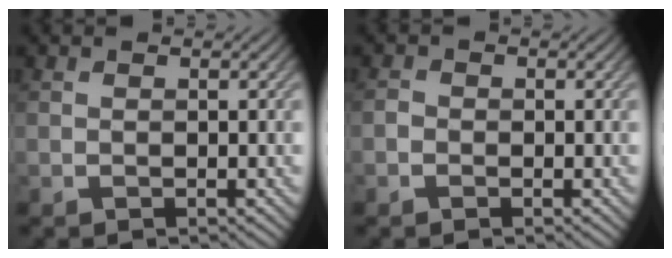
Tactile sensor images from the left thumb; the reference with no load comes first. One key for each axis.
{"total": 0.7, "fx": -0.5, "fy": 0.5, "fz": 0.2, "tx": -0.001, "ty": 0.004, "tz": -0.013}